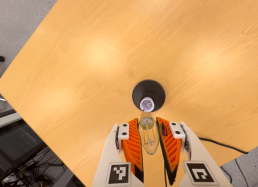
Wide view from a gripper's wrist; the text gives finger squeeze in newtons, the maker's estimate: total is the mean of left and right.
{"total": 20.5, "left": 22.0, "right": 19.0}